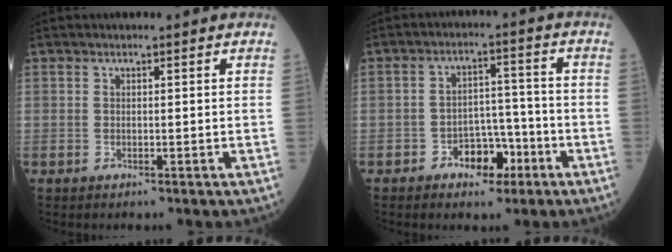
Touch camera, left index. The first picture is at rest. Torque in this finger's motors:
{"motor_torque": [0.02, 0.15, 0.08, 0.02]}